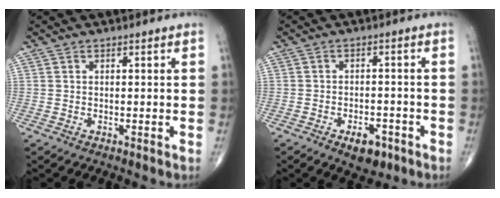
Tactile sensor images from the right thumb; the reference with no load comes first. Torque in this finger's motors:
{"motor_torque": [3.02, 1.99, 0.30, -0.52, -0.03]}